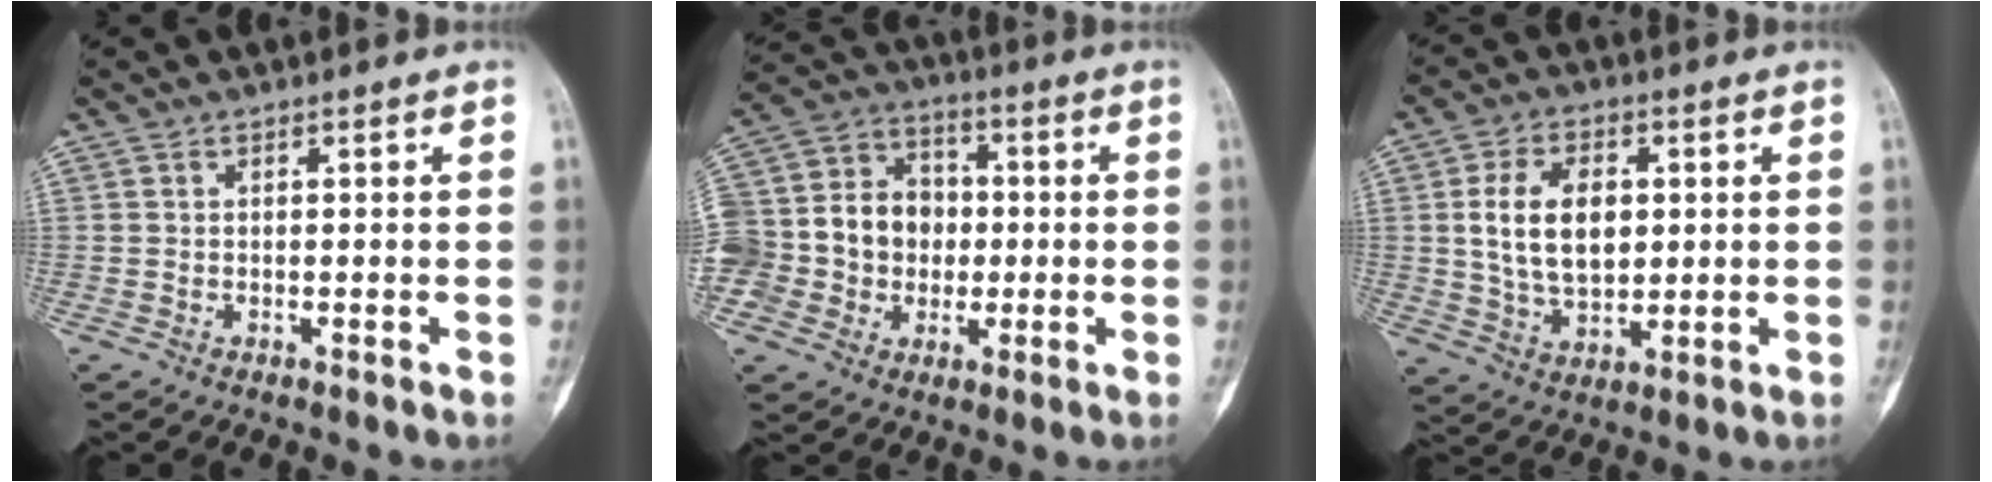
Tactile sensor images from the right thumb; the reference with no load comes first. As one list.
[{"total": 18.4, "force": [-1.5, 16.3, 8.4], "torque": [-0.140, 0.049, -0.022]}, {"total": 11.7, "force": [1.8, 7.4, 8.9], "torque": [-0.141, -0.006, 0.039]}]